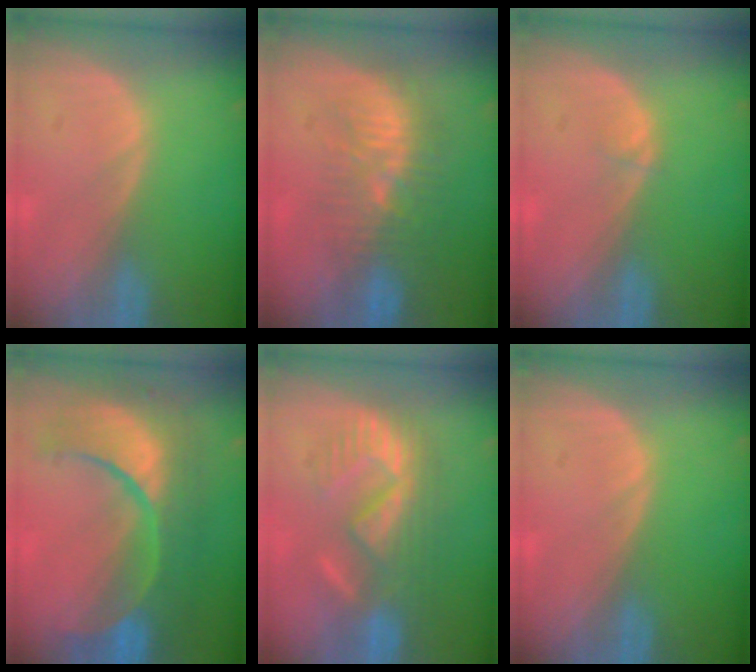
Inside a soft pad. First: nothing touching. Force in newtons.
{"total": 9.3, "press": 8.7, "slide": 3.4}
{"total": 0.5, "press": 0.5, "slide": 0.1}
{"total": 12.5, "press": 12.4, "slide": 1.3}
{"total": 8.9, "press": 8.7, "slide": 1.9}
{"total": 0.0}